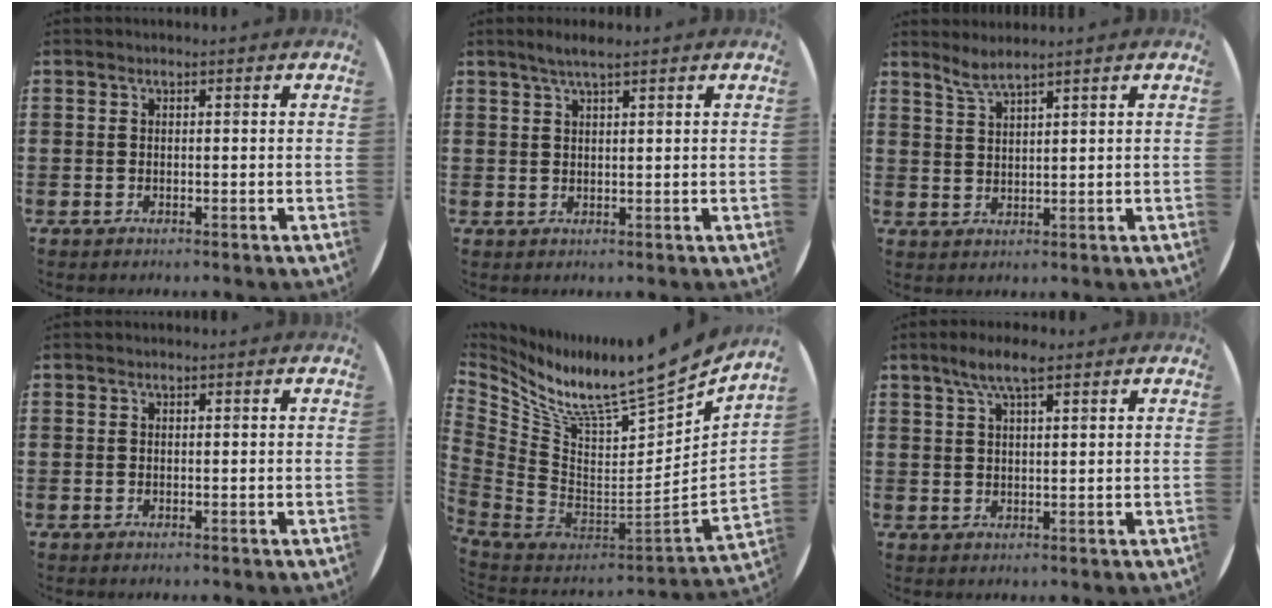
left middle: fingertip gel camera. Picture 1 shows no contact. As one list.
[{"total": 2.4, "force": [1.9, 0.2, 1.5], "torque": [-0.031, 0.004, 0.033]}, {"total": 2.9, "force": [2.7, -0.2, 1.1], "torque": [-0.026, -0.001, 0.049]}, {"total": 0.0}, {"total": 9.9, "force": [8.4, 1.2, 5.0], "torque": [-0.119, -0.094, 0.132]}, {"total": 5.0, "force": [3.2, 1.2, 3.6], "torque": [-0.068, 0.005, 0.054]}]